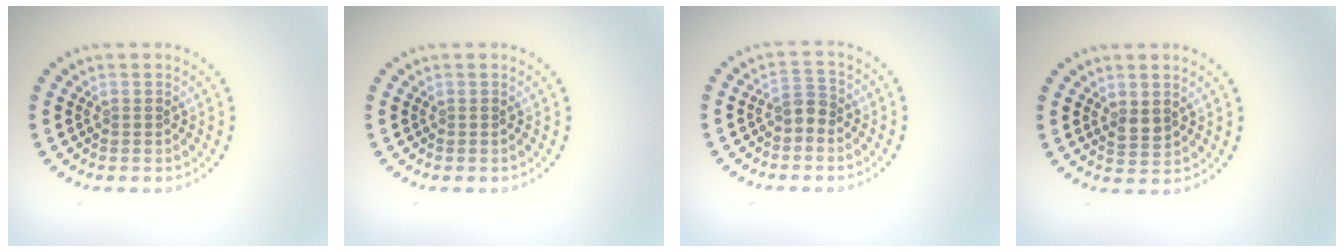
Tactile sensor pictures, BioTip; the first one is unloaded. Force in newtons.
{"total": 0.0}
{"total": 1.8, "press": 1.5, "slide": 0.9}
{"total": 1.4, "press": 1.3, "slide": 0.4}